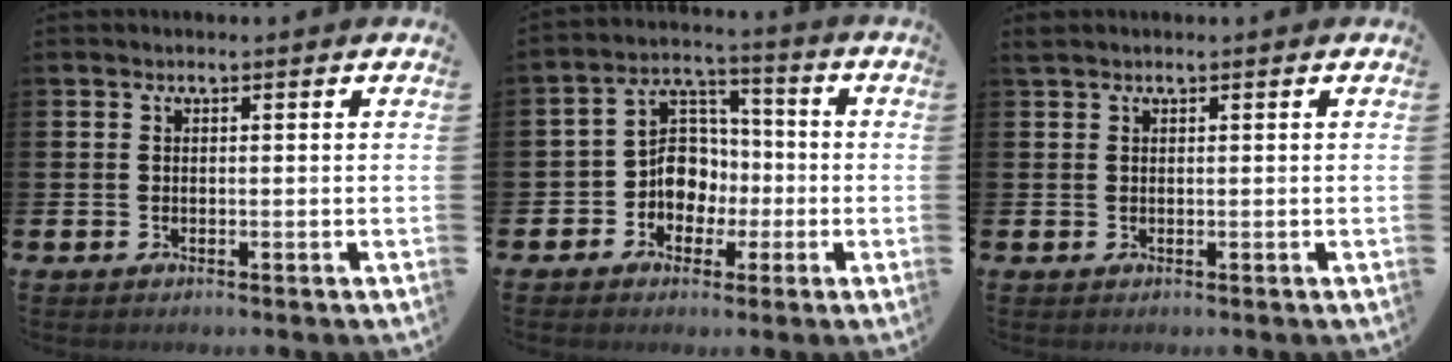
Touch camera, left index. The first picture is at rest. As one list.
[{"total": 6.4, "force": [-0.8, 5.9, 2.4], "torque": [-0.069, 0.003, -0.023]}, {"total": 0.6, "force": [0.6, 0.2, 0.1], "torque": [0.000, 0.001, 0.010]}]